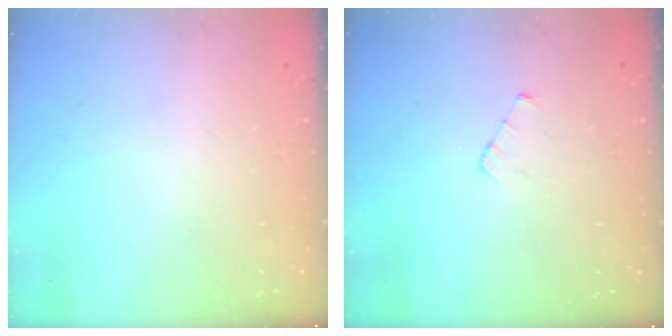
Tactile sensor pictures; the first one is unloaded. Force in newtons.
{"total": 2.9, "press": 2.9, "slide": 0.3}